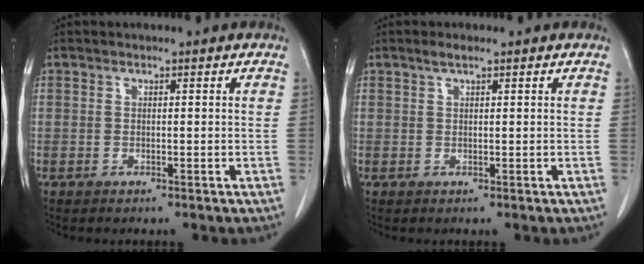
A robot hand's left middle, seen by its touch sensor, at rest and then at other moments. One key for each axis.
{"total": 1.3, "fx": 1.0, "fy": 0.2, "fz": 0.9, "tx": -0.022, "ty": 0.004, "tz": 0.020}